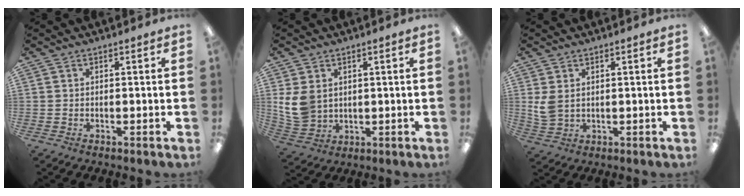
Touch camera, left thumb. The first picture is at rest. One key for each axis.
{"total": 7.7, "fx": 2.4, "fy": 6.0, "fz": 4.1, "tx": -0.096, "ty": 0.000, "tz": 0.049}
{"total": 4.5, "fx": 1.7, "fy": 3.1, "fz": 2.9, "tx": -0.071, "ty": -0.003, "tz": 0.031}